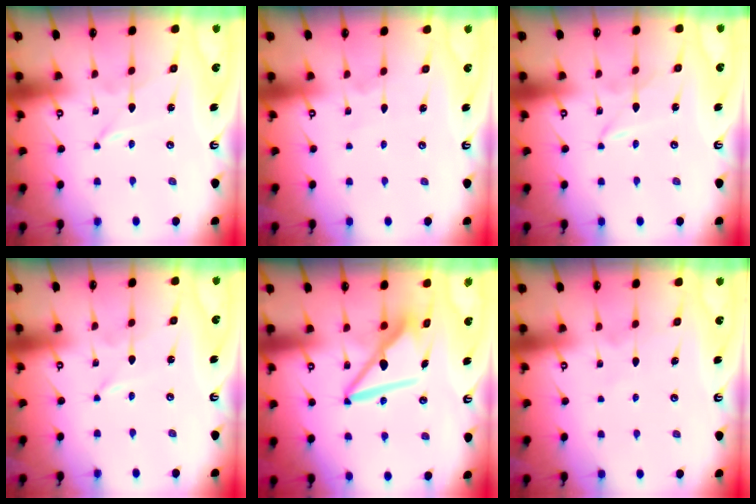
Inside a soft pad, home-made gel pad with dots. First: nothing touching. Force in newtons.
{"total": 1.7, "press": 1.7, "slide": 0.2}
{"total": 1.5, "press": 1.4, "slide": 0.2}
{"total": 0.0}
{"total": 9.7, "press": 9.7, "slide": 0.9}
{"total": 4.2, "press": 4.2, "slide": 0.4}